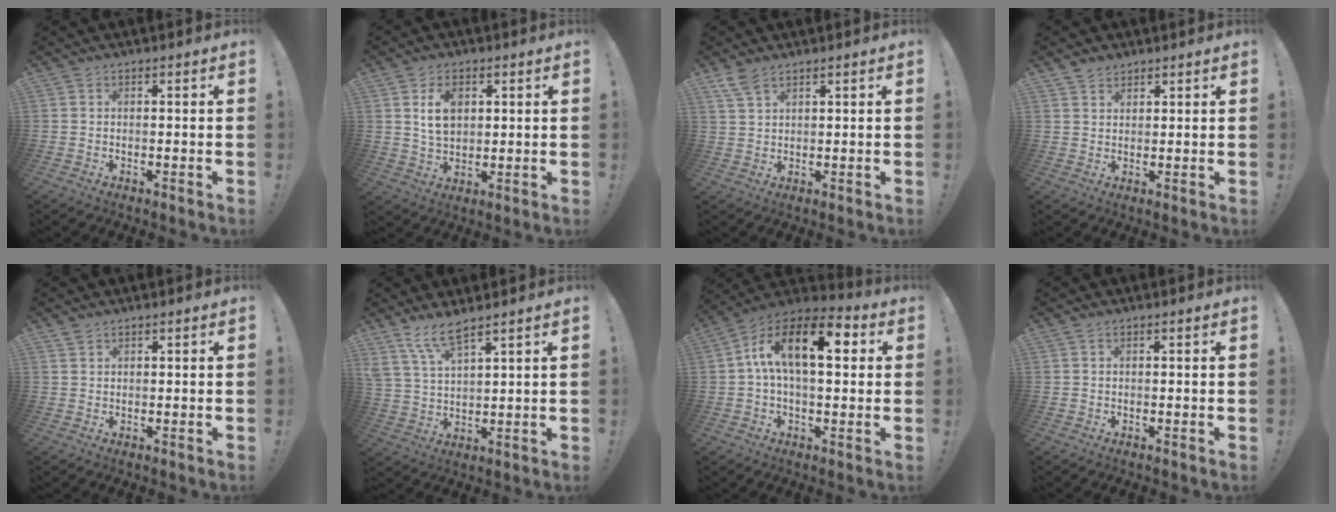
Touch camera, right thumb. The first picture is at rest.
{"total": 7.8, "force": [2.4, 5.4, 5.1], "torque": [-0.070, -0.001, 0.044]}
{"total": 4.7, "force": [3.5, 1.8, 2.5], "torque": [-0.053, -0.013, 0.068]}
{"total": 2.7, "force": [2.2, 1.4, 0.4], "torque": [-0.005, -0.013, 0.041]}
{"total": 1.2, "force": [1.0, 0.5, 0.3], "torque": [0.001, -0.005, 0.019]}
{"total": 8.2, "force": [6.5, 2.0, 4.5], "torque": [-0.094, -0.030, 0.123]}
{"total": 16.3, "force": [3.6, 7.6, 13.9], "torque": [-0.248, 0.003, 0.052]}
{"total": 0.0}